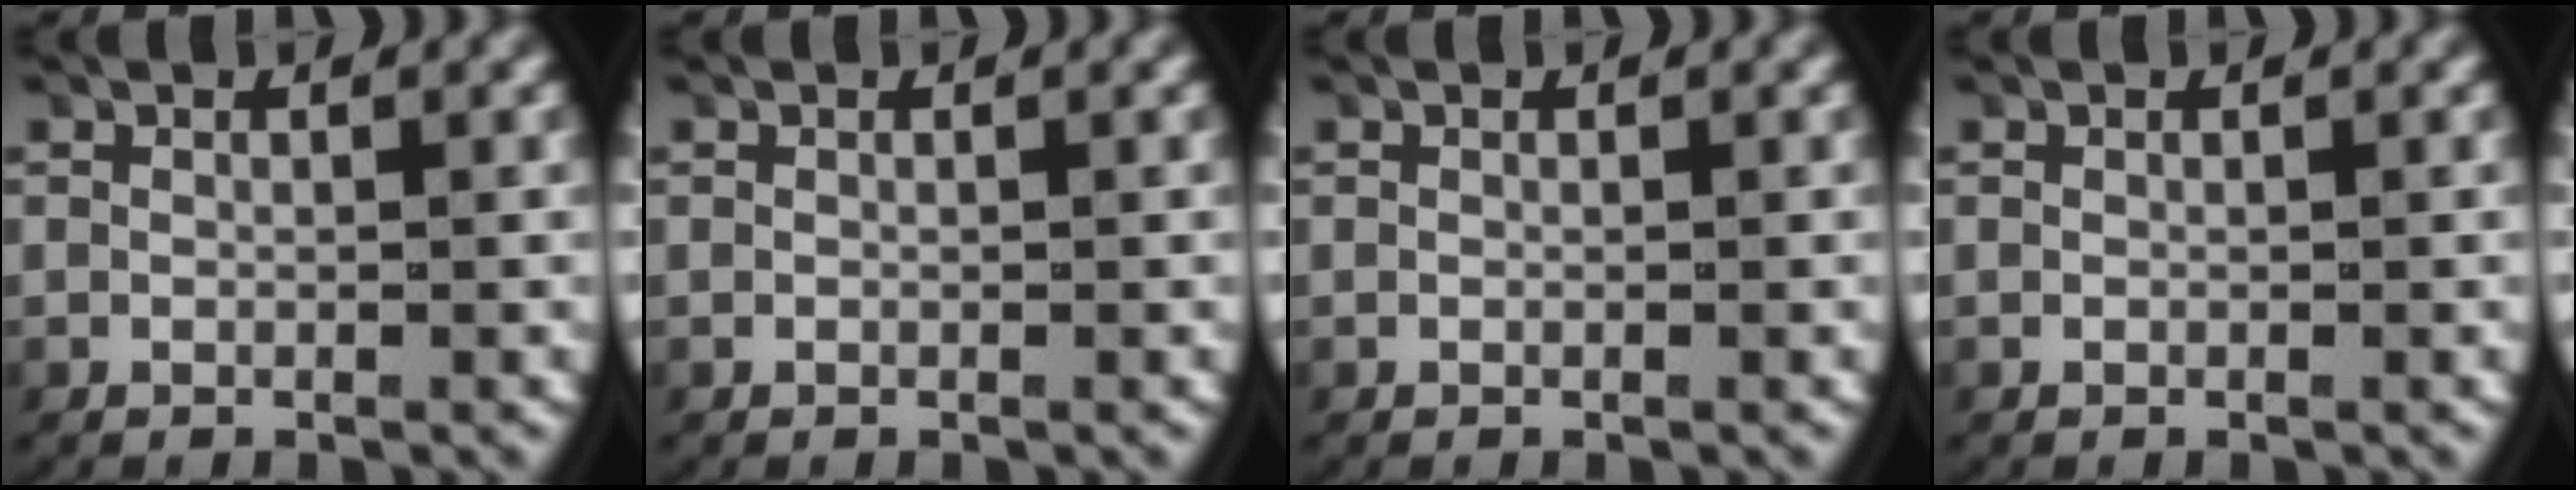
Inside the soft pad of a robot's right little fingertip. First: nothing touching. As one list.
[{"total": 0.0}, {"total": 0.0}, {"total": 0.0}]